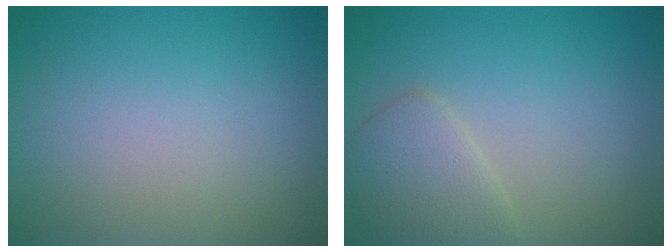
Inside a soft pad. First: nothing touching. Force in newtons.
{"total": 2.9, "press": 2.9, "slide": 0.1}